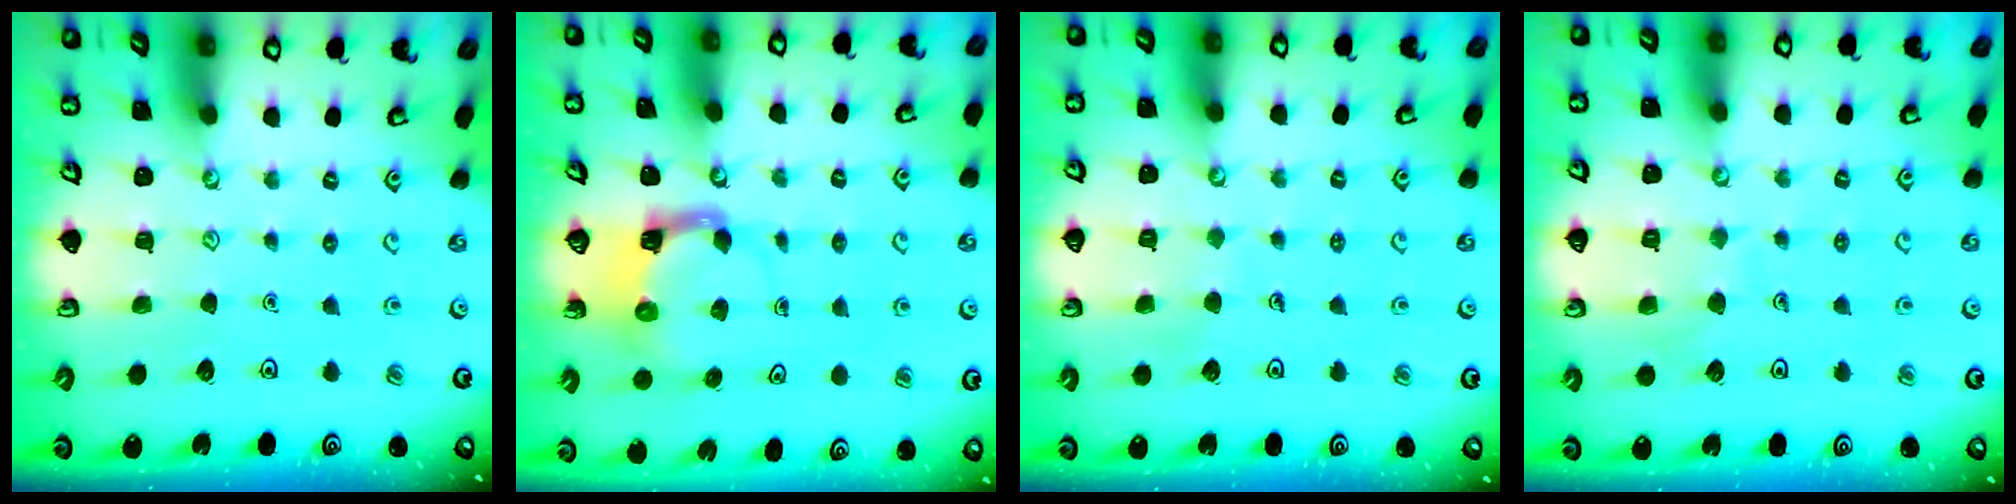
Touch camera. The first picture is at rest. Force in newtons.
{"total": 3.9, "press": 3.9, "slide": 0.6}
{"total": 2.3, "press": 2.3, "slide": 0.1}
{"total": 5.4, "press": 5.4, "slide": 0.3}